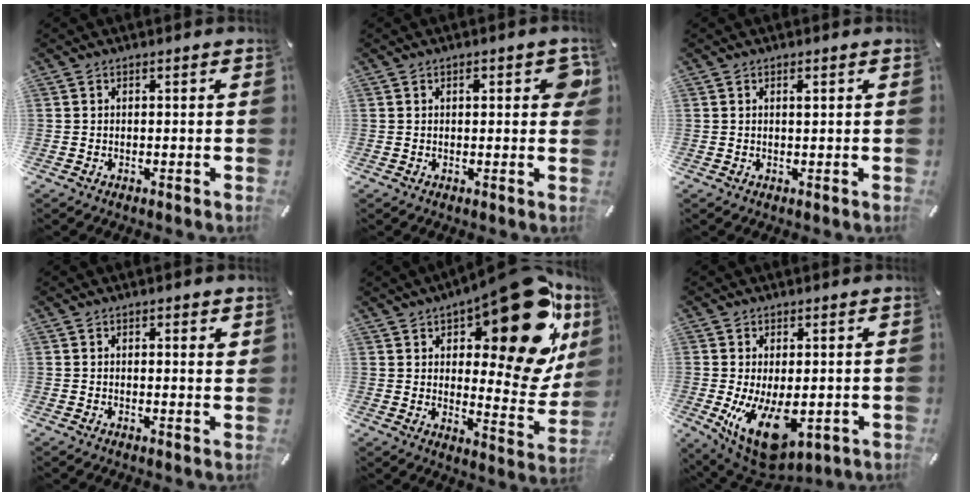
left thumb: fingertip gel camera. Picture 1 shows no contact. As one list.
[{"total": 3.7, "force": [1.1, 1.5, 3.2], "torque": [-0.035, -0.005, 0.010]}, {"total": 0.7, "force": [0.3, 0.2, 0.6], "torque": [-0.013, 0.001, 0.005]}, {"total": 1.5, "force": [0.9, 0.6, 1.1], "torque": [-0.006, -0.005, 0.012]}, {"total": 27.7, "force": [14.2, 12.1, 20.5], "torque": [-0.253, -0.096, 0.236]}, {"total": 12.3, "force": [-1.9, 6.5, 10.2], "torque": [-0.166, -0.013, -0.023]}]